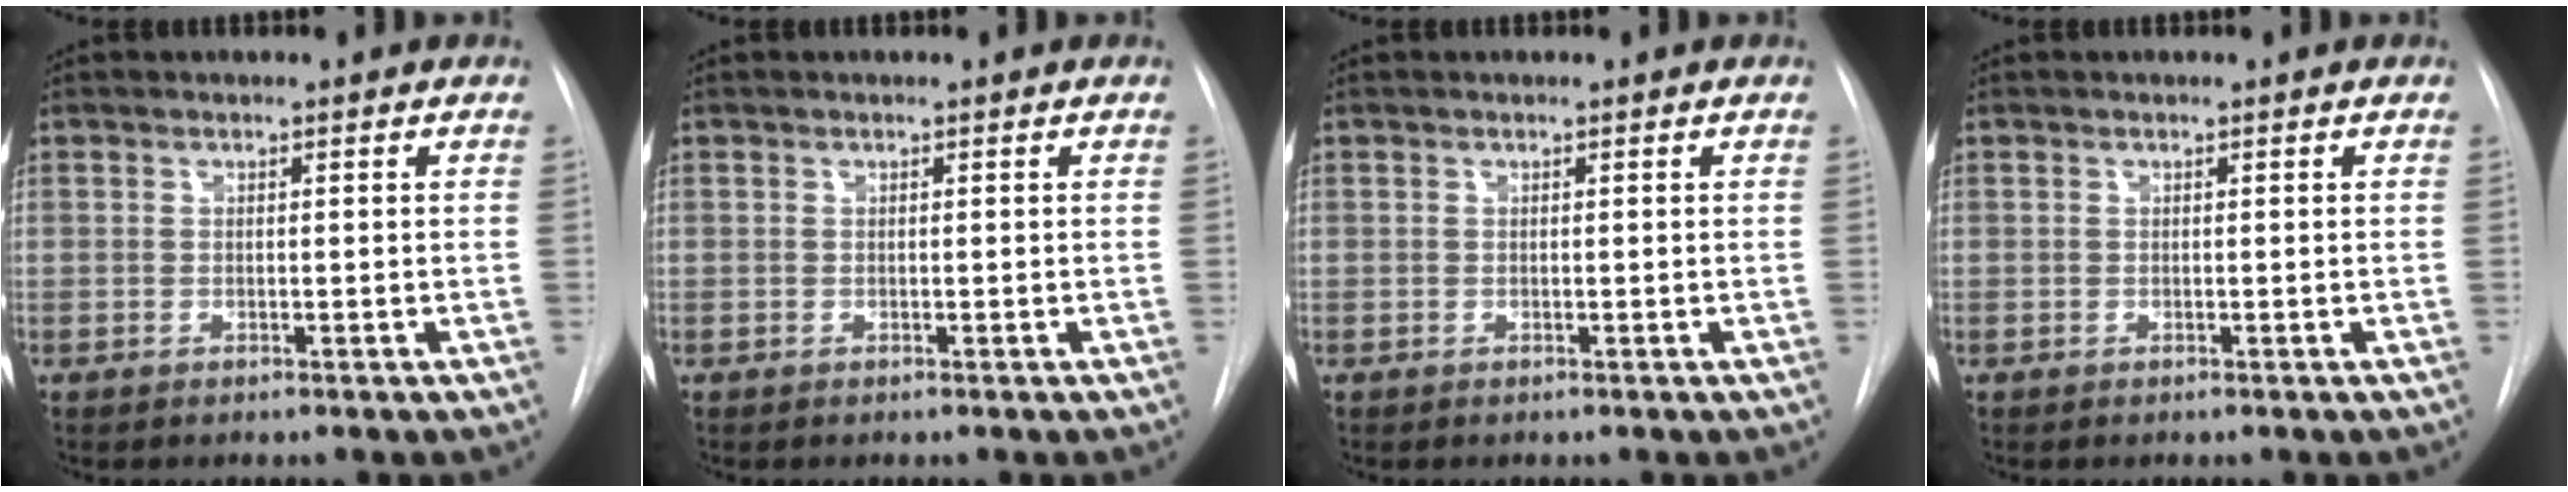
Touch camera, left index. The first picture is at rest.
{"total": 0.0}
{"total": 0.0}
{"total": 0.0}